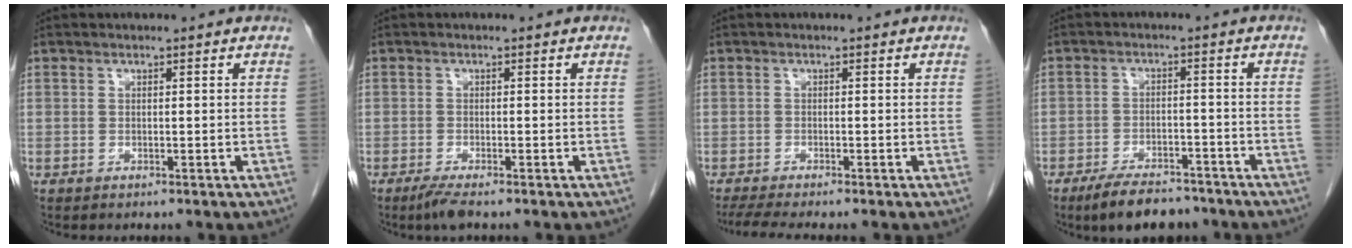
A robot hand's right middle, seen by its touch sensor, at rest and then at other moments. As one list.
[{"total": 2.5, "force": [-1.8, 0.1, 1.7], "torque": [-0.040, -0.008, -0.037]}, {"total": 4.4, "force": [-3.7, -0.4, 2.3], "torque": [-0.040, -0.015, -0.064]}, {"total": 8.4, "force": [-6.8, 3.0, 3.9], "torque": [-0.064, -0.005, -0.110]}]